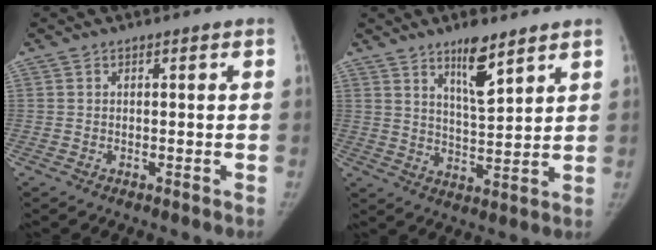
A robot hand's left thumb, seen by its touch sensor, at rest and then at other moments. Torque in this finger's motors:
{"motor_torque": [0.72, -0.41, 0.78, -0.76, 0.23]}